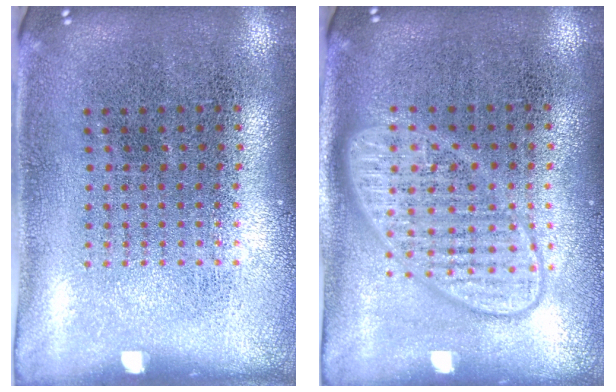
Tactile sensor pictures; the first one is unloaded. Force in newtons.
{"total": 2.9, "press": 2.9, "slide": 0.4}